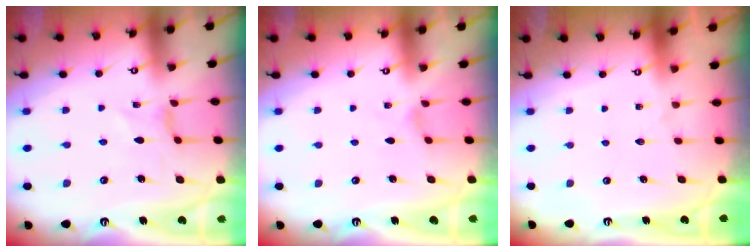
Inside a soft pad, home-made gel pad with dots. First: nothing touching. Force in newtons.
{"total": 0.0}
{"total": 0.0}